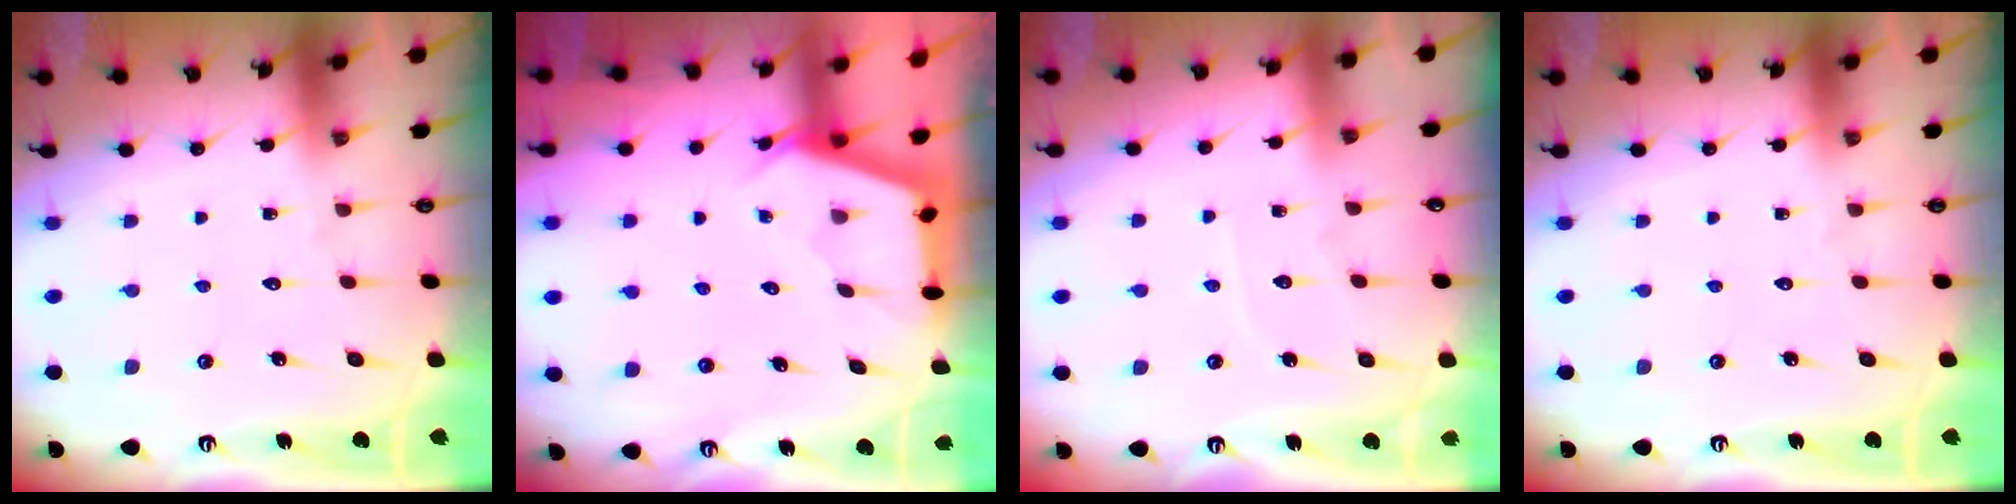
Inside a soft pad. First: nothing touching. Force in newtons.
{"total": 2.7, "press": 2.7, "slide": 0.3}
{"total": 4.0, "press": 3.9, "slide": 0.4}
{"total": 0.0}